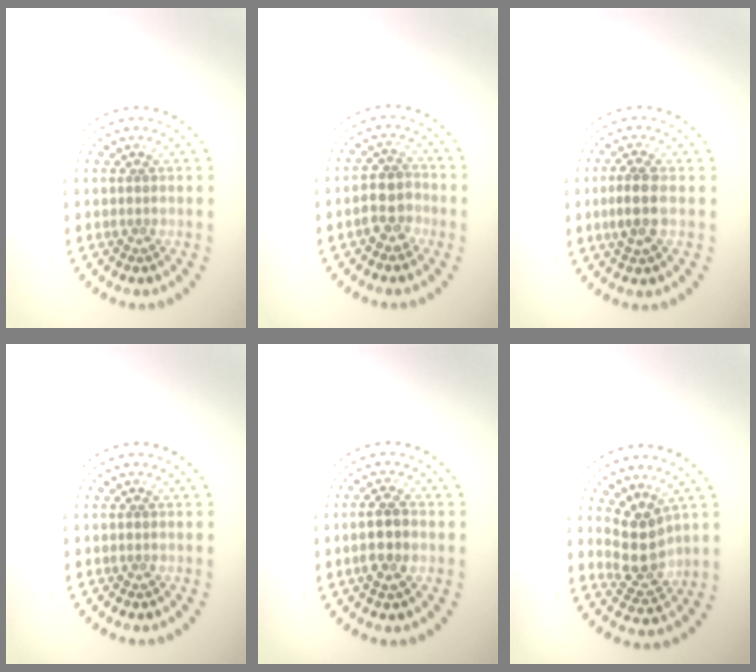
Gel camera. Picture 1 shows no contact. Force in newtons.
{"total": 2.8, "press": 2.6, "slide": 1.0}
{"total": 2.7, "press": 2.5, "slide": 0.8}
{"total": 0.0}
{"total": 2.8, "press": 2.7, "slide": 0.8}
{"total": 3.7, "press": 3.4, "slide": 1.5}